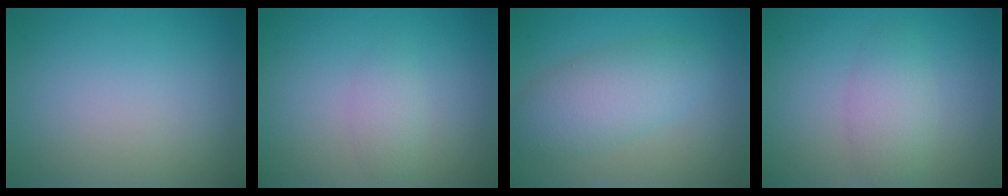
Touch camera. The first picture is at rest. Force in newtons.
{"total": 1.5, "press": 1.5, "slide": 0.0}
{"total": 4.6, "press": 4.5, "slide": 0.3}
{"total": 2.7, "press": 2.7, "slide": 0.1}